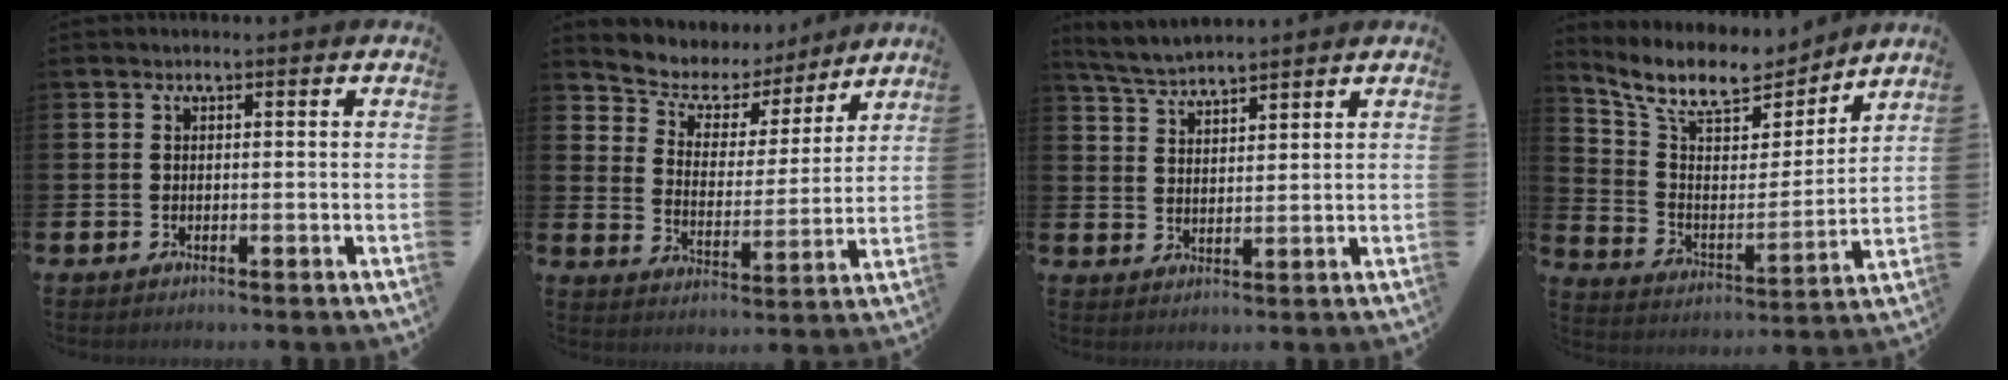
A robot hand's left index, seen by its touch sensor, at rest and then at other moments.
{"total": 7.1, "force": [6.4, 3.0, 1.0], "torque": [-0.050, -0.050, 0.109]}
{"total": 4.3, "force": [4.3, 0.0, 0.5], "torque": [-0.022, -0.021, 0.077]}
{"total": 10.8, "force": [9.6, 3.3, 3.7], "torque": [-0.104, -0.069, 0.166]}